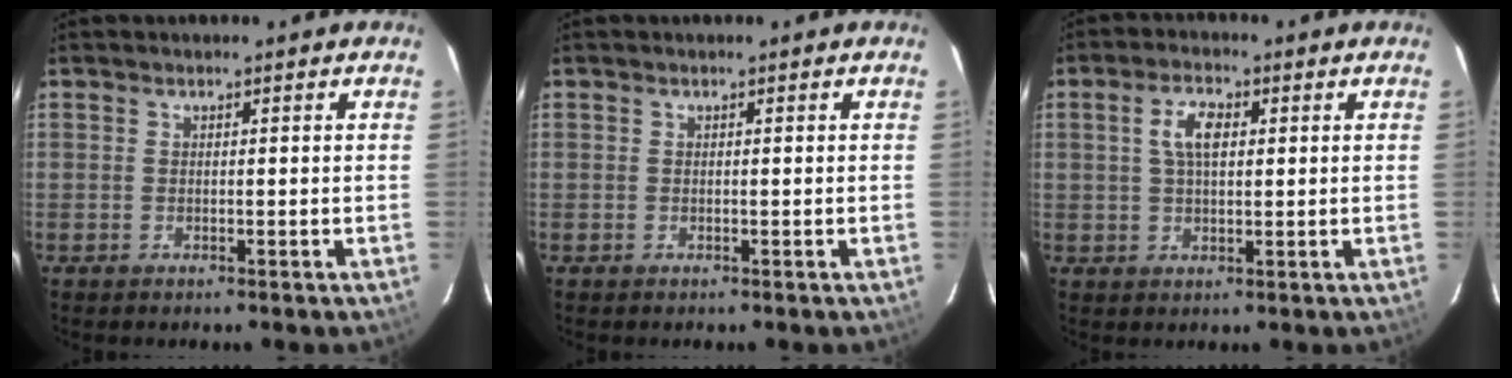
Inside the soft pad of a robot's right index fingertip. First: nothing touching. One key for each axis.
{"total": 0.0}
{"total": 5.1, "fx": 1.4, "fy": 2.5, "fz": 4.2, "tx": -0.080, "ty": 0.011, "tz": 0.027}